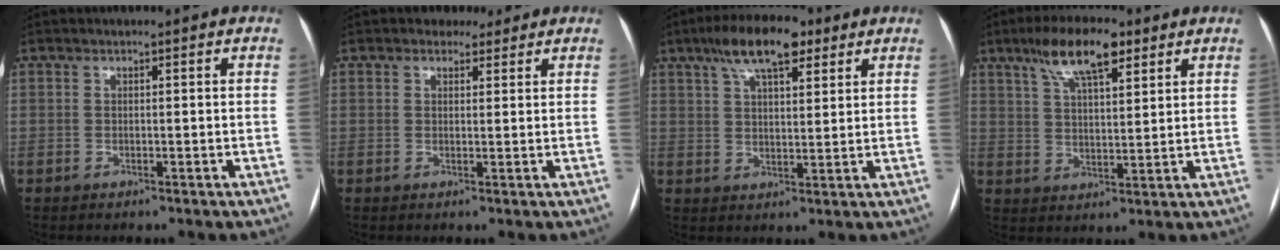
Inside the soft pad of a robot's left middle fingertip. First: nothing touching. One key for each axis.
{"total": 2.9, "fx": 2.2, "fy": 1.8, "fz": 0.5, "tx": -0.003, "ty": 0.008, "tz": 0.029}
{"total": 10.4, "fx": 6.5, "fy": 3.5, "fz": 7.3, "tx": -0.127, "ty": 0.022, "tz": 0.109}
{"total": 10.0, "fx": 6.3, "fy": 2.9, "fz": 7.2, "tx": -0.131, "ty": 0.016, "tz": 0.110}